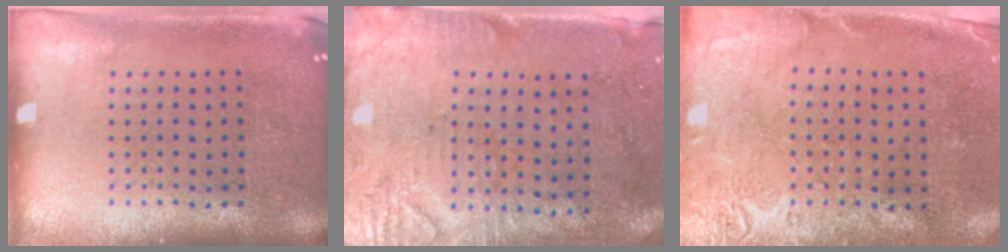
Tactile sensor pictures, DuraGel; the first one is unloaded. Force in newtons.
{"total": 3.0, "press": 2.5, "slide": 1.7}
{"total": 2.8, "press": 2.2, "slide": 1.7}